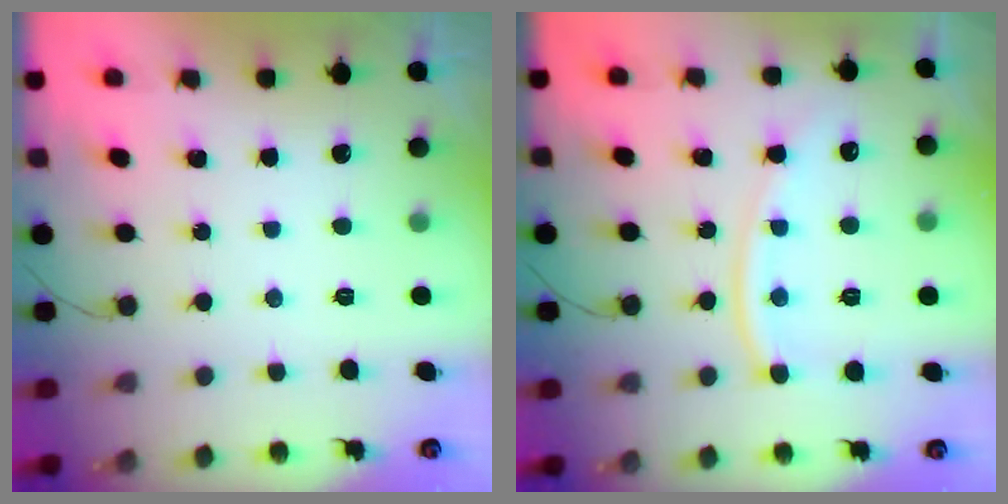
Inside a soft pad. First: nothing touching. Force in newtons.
{"total": 12.4, "press": 12.3, "slide": 1.0}